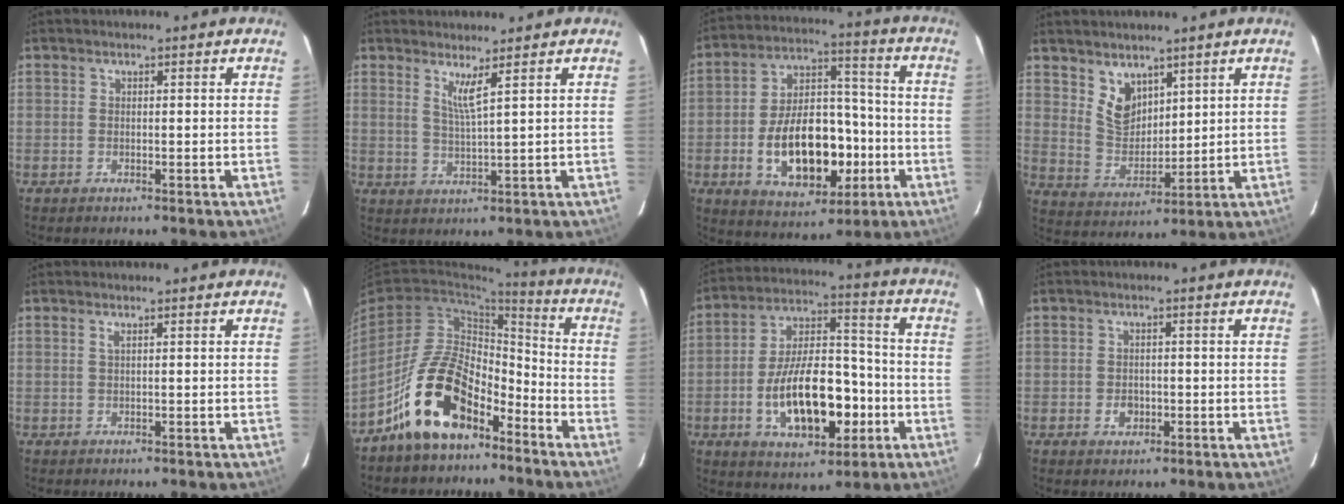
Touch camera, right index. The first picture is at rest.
{"total": 3.4, "force": [2.1, -0.6, 2.5], "torque": [-0.051, -0.012, 0.037]}
{"total": 18.2, "force": [-5.0, 10.4, 14.1], "torque": [-0.264, 0.025, -0.060]}
{"total": 7.1, "force": [4.6, 4.4, 3.0], "torque": [-0.048, 0.001, 0.100]}
{"total": 0.7, "force": [0.3, -0.2, 0.6], "torque": [-0.013, 0.001, 0.004]}
{"total": 15.4, "force": [-9.6, 7.7, 9.2], "torque": [-0.173, 0.025, -0.164]}
{"total": 18.1, "force": [-5.4, 8.9, 14.8], "torque": [-0.277, 0.016, -0.076]}
{"total": 2.7, "force": [-0.9, 2.2, 1.3], "torque": [-0.023, 0.004, -0.011]}